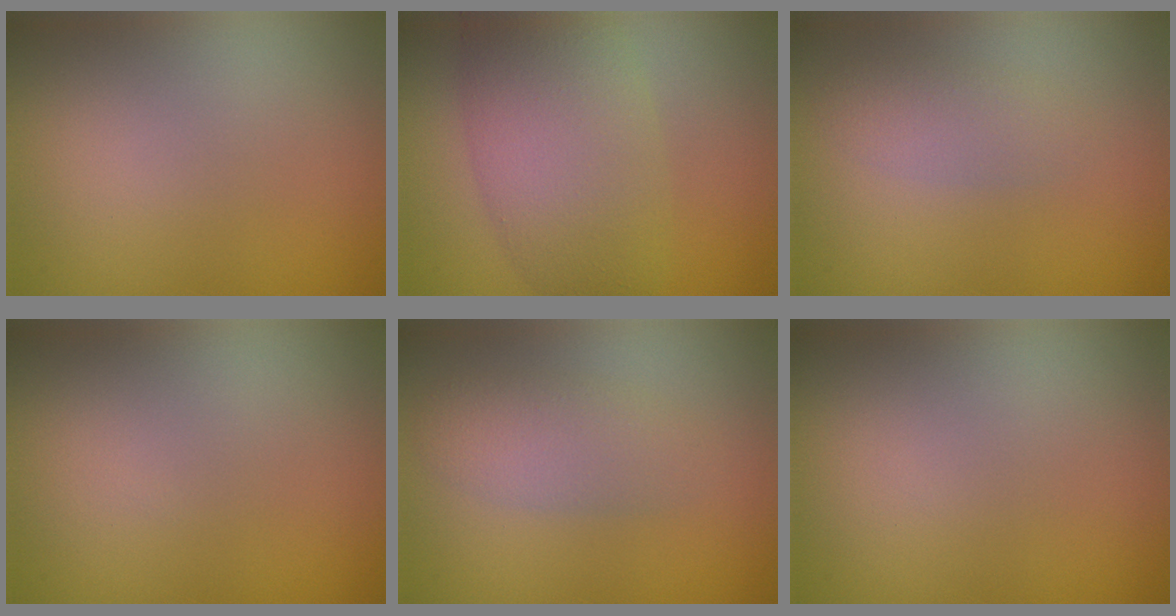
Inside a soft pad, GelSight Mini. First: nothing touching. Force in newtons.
{"total": 7.7, "press": 7.7, "slide": 0.3}
{"total": 2.0, "press": 2.0, "slide": 0.1}
{"total": 0.0}
{"total": 3.0, "press": 3.0, "slide": 0.1}
{"total": 0.0}